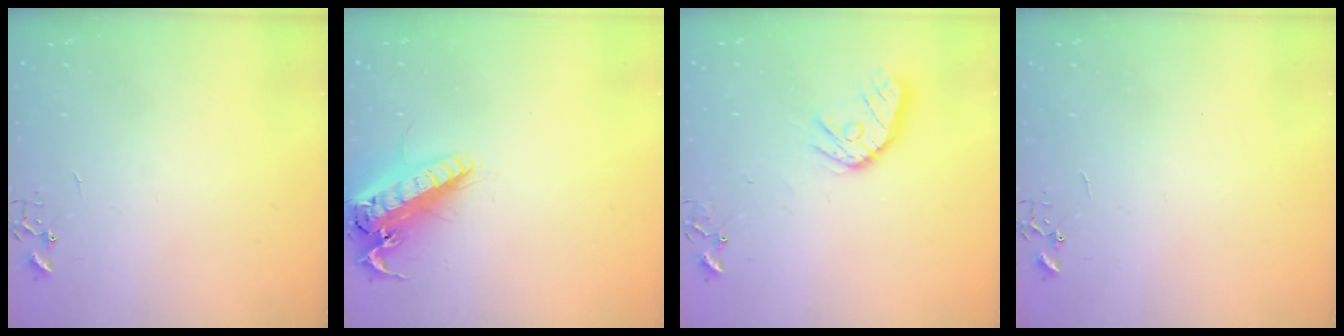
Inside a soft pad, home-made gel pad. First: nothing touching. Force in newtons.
{"total": 19.1, "press": 18.8, "slide": 3.3}
{"total": 12.6, "press": 12.5, "slide": 1.4}
{"total": 0.0}